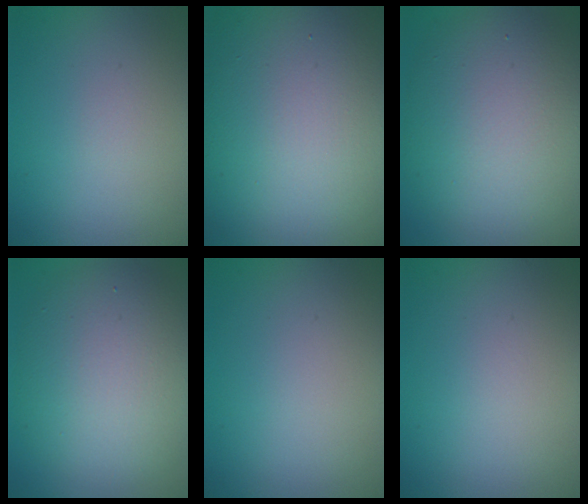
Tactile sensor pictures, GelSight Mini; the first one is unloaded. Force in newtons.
{"total": 21.0, "press": 20.9, "slide": 1.1}
{"total": 10.4, "press": 10.4, "slide": 0.6}
{"total": 8.3, "press": 8.2, "slide": 0.5}
{"total": 0.0}
{"total": 0.0}